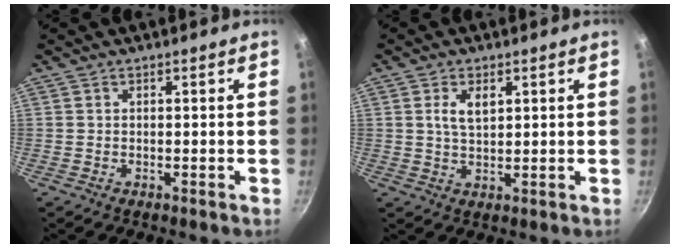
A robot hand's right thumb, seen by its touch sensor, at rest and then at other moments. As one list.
[{"total": 4.2, "force": [1.5, 2.2, 3.3], "torque": [-0.058, -0.005, 0.030]}]